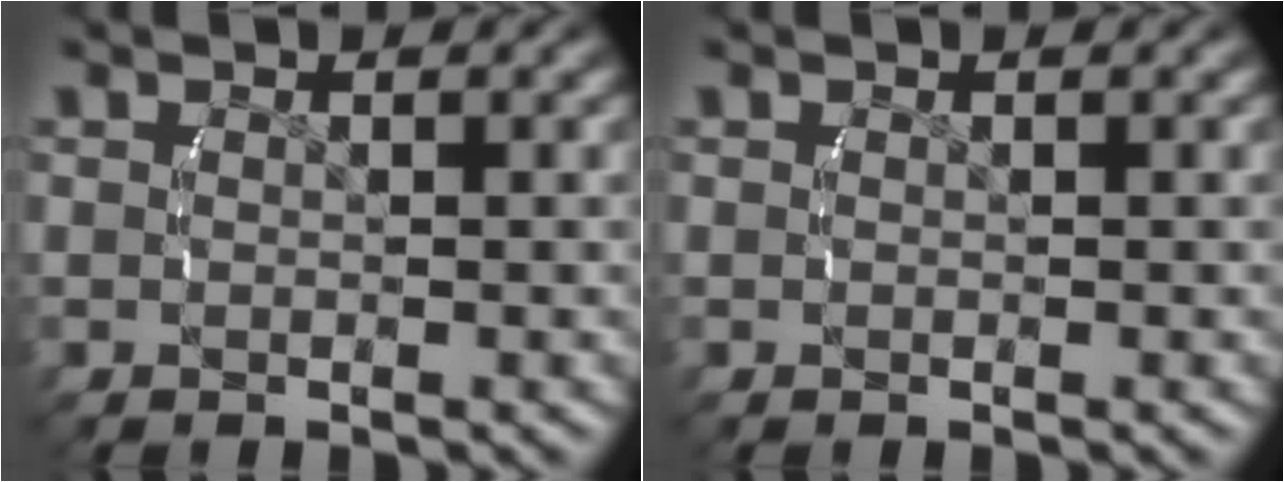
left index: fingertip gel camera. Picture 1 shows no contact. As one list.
[{"total": 0.0}]